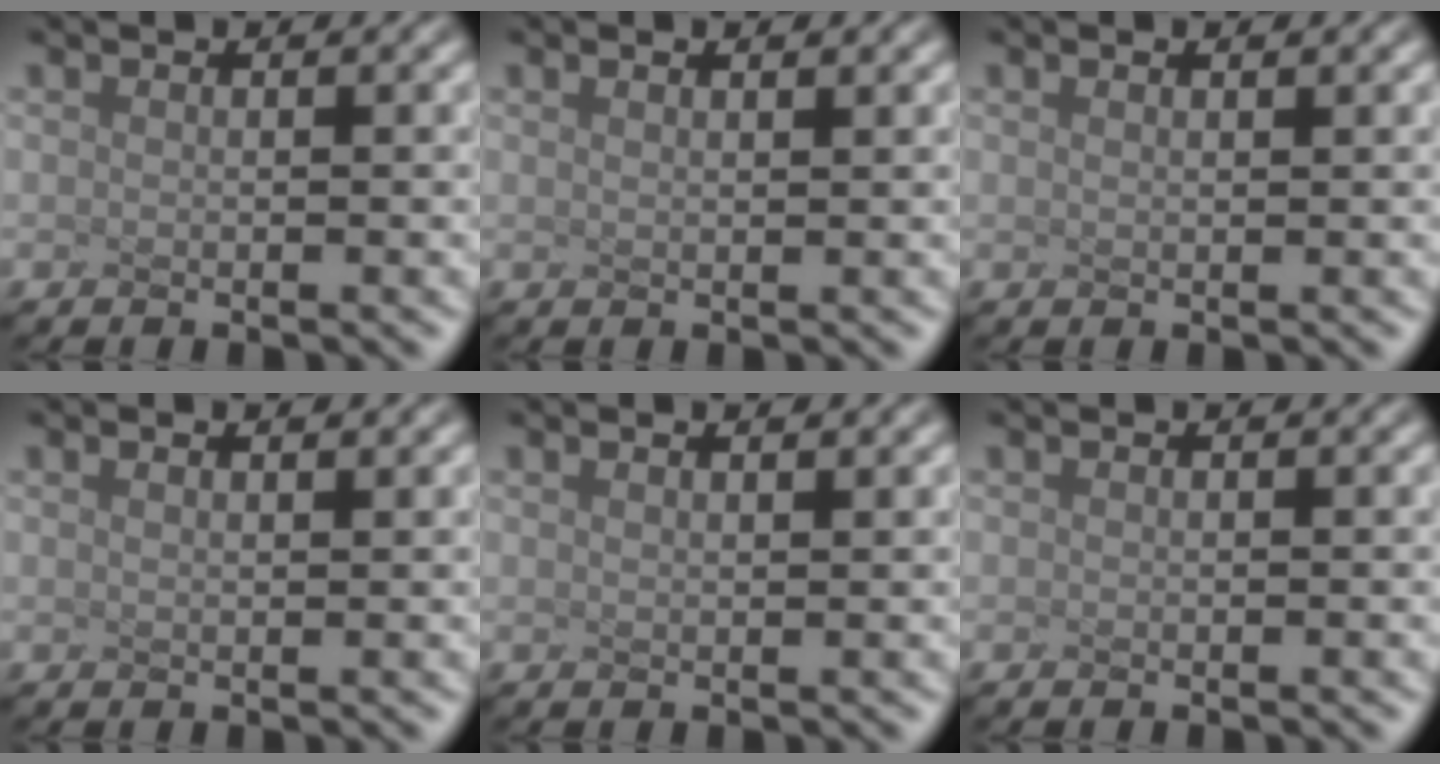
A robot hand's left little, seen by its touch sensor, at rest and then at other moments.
{"total": 1.3, "force": [0.9, 0.4, 0.9], "torque": [-0.006, 0.017, 0.004]}
{"total": 1.0, "force": [0.6, 0.3, 0.7], "torque": [-0.005, 0.013, 0.001]}
{"total": 1.2, "force": [0.8, 0.4, 0.9], "torque": [-0.005, 0.016, 0.002]}
{"total": 1.4, "force": [1.0, 0.4, 0.9], "torque": [-0.005, 0.020, 0.004]}
{"total": 0.0}